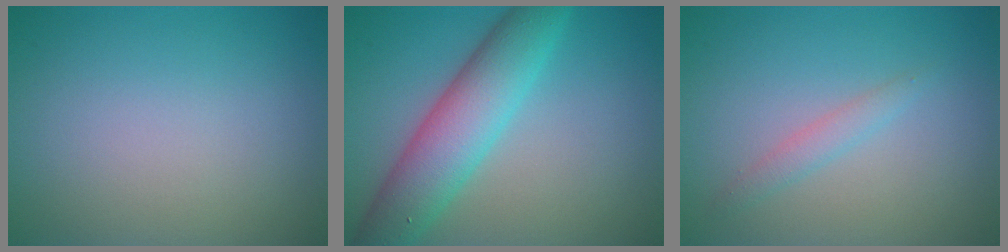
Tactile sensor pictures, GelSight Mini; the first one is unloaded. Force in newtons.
{"total": 7.0, "press": 7.0, "slide": 0.2}
{"total": 1.4, "press": 1.4, "slide": 0.1}